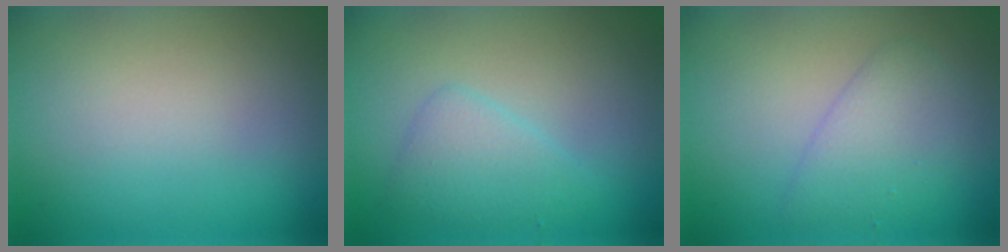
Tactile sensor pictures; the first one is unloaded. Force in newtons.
{"total": 2.6, "press": 2.6, "slide": 0.1}
{"total": 3.1, "press": 3.1, "slide": 0.2}